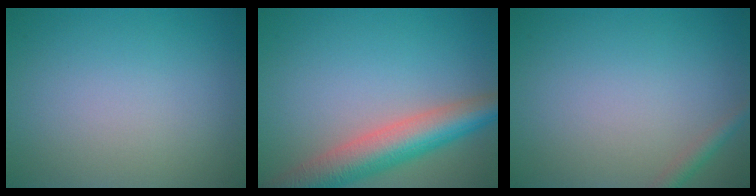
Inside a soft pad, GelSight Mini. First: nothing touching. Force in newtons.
{"total": 7.0, "press": 7.0, "slide": 0.4}
{"total": 1.3, "press": 1.3, "slide": 0.1}